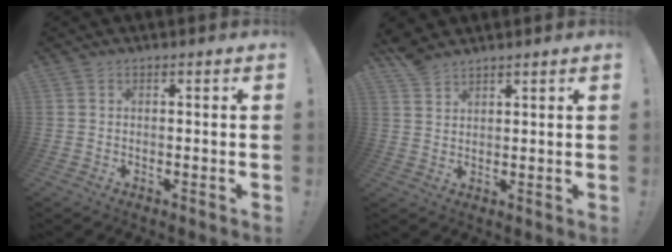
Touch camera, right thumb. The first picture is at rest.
{"total": 4.4, "force": [3.9, 1.5, 1.4], "torque": [-0.026, -0.022, 0.075]}